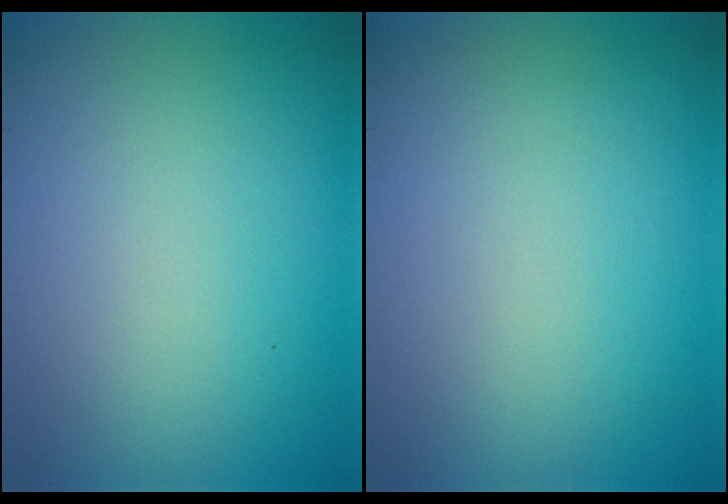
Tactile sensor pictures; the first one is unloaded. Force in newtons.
{"total": 0.0}